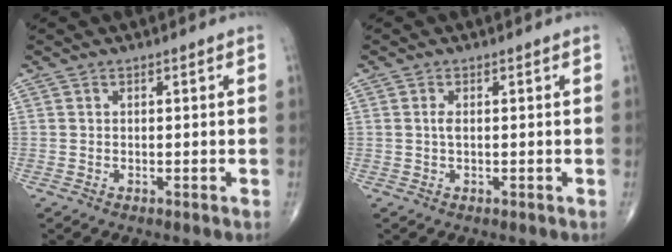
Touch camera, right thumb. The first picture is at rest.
{"total": 1.1, "force": [0.1, 0.4, 1.1], "torque": [-0.025, -0.001, 0.003]}